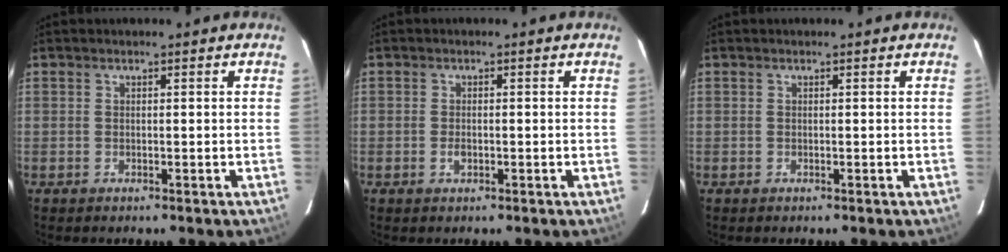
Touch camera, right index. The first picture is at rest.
{"total": 1.4, "force": [-0.5, 0.9, 1.0], "torque": [-0.020, 0.001, -0.009]}
{"total": 0.0}